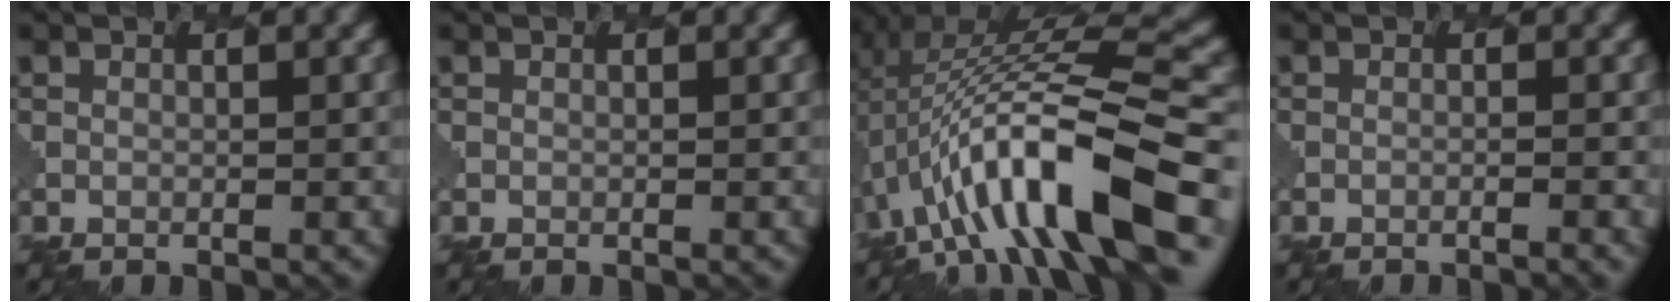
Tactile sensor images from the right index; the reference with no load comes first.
{"total": 0.0}
{"total": 12.5, "force": [-3.4, 4.0, 11.4], "torque": [-0.196, 0.015, -0.053]}
{"total": 1.2, "force": [-0.6, 0.3, 1.0], "torque": [-0.007, 0.002, -0.018]}